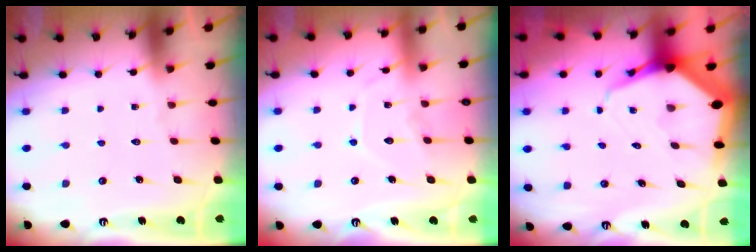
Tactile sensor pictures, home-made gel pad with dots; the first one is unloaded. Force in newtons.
{"total": 9.2, "press": 9.2, "slide": 0.8}
{"total": 7.2, "press": 7.2, "slide": 0.8}